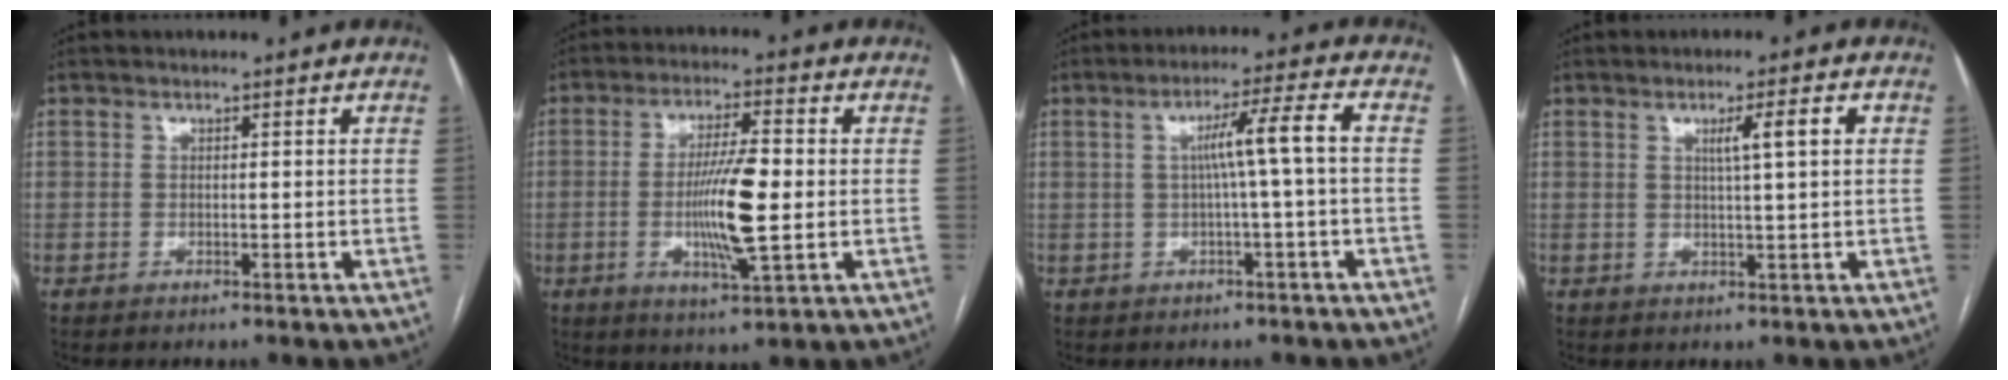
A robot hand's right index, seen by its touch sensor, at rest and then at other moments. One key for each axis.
{"total": 10.3, "fx": -1.0, "fy": 1.1, "fz": 10.2, "tx": -0.188, "ty": -0.008, "tz": -0.021}
{"total": 6.6, "fx": 0.2, "fy": -0.9, "fz": 6.5, "tx": -0.105, "ty": 0.017, "tz": 0.007}
{"total": 4.3, "fx": 1.3, "fy": -0.1, "fz": 4.1, "tx": -0.062, "ty": 0.004, "tz": 0.021}